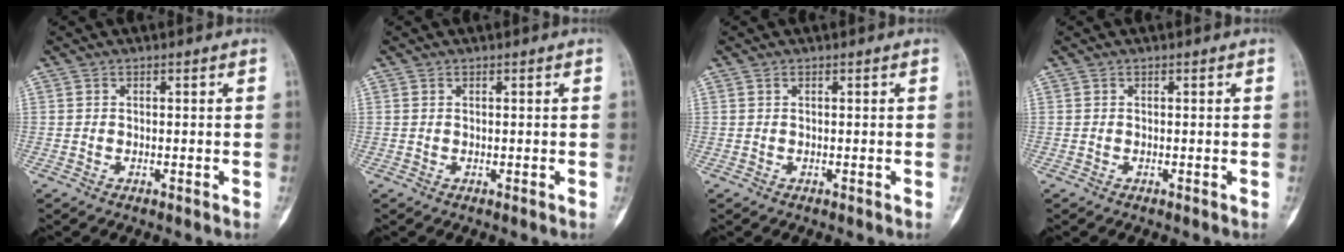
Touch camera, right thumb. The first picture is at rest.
{"total": 0.0}
{"total": 0.0}
{"total": 0.0}